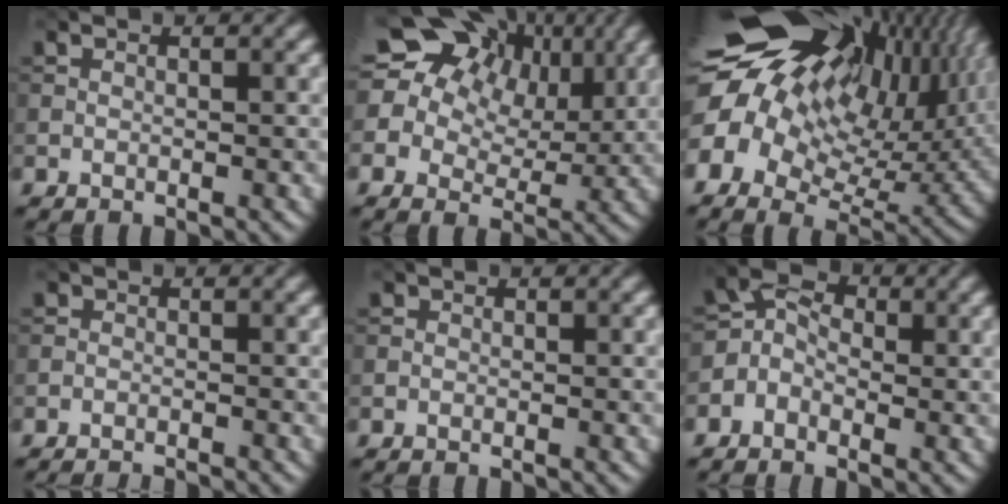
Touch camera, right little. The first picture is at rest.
{"total": 14.6, "force": [6.1, 10.7, 7.7], "torque": [-0.139, 0.042, 0.102]}
{"total": 20.4, "force": [6.6, 12.9, 14.3], "torque": [-0.268, 0.026, 0.129]}
{"total": 2.2, "force": [-2.2, 0.1, 0.2], "torque": [0.005, -0.006, -0.028]}
{"total": 1.0, "force": [-1.0, 0.1, -0.3], "torque": [0.010, -0.008, -0.014]}
{"total": 2.9, "force": [-1.5, 2.2, 1.1], "torque": [-0.008, 0.012, -0.032]}